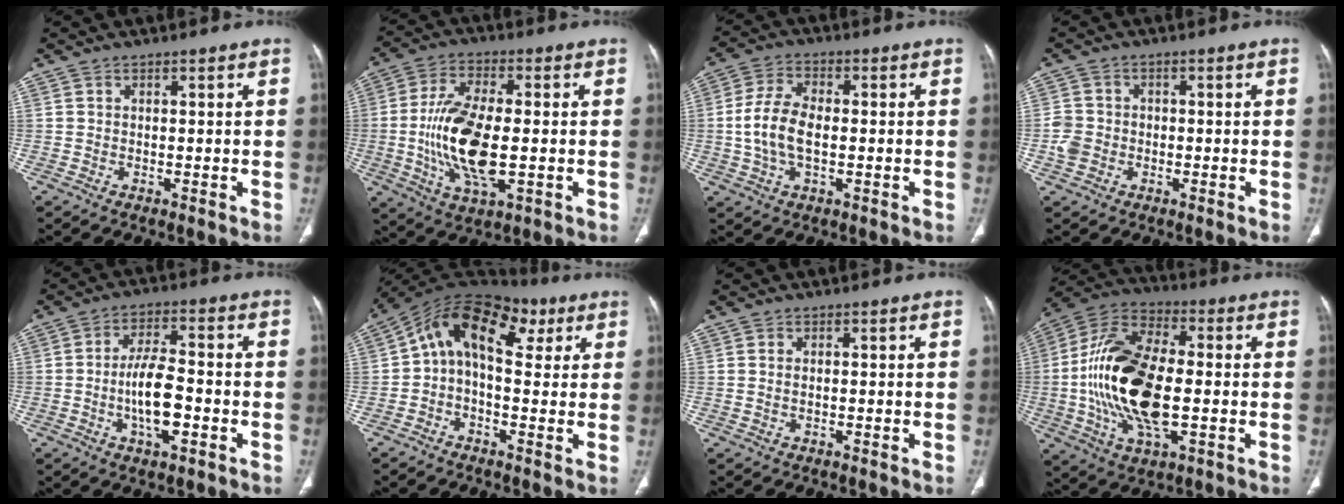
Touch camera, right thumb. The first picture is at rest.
{"total": 15.4, "force": [-1.6, 6.5, 13.9], "torque": [-0.280, -0.004, -0.027]}
{"total": 9.4, "force": [-0.6, 5.2, 7.8], "torque": [-0.163, 0.011, -0.013]}
{"total": 4.0, "force": [-1.0, 3.5, 1.7], "torque": [-0.025, 0.010, -0.021]}
{"total": 9.3, "force": [-2.3, 3.6, 8.2], "torque": [-0.145, 0.016, -0.043]}
{"total": 14.6, "force": [4.4, 8.5, 11.1], "torque": [-0.137, 0.044, 0.059]}
{"total": 0.9, "force": [0.2, 0.4, 0.7], "torque": [-0.025, 0.003, 0.007]}
{"total": 21.4, "force": [-1.7, 10.4, 18.7], "torque": [-0.375, 0.014, -0.030]}